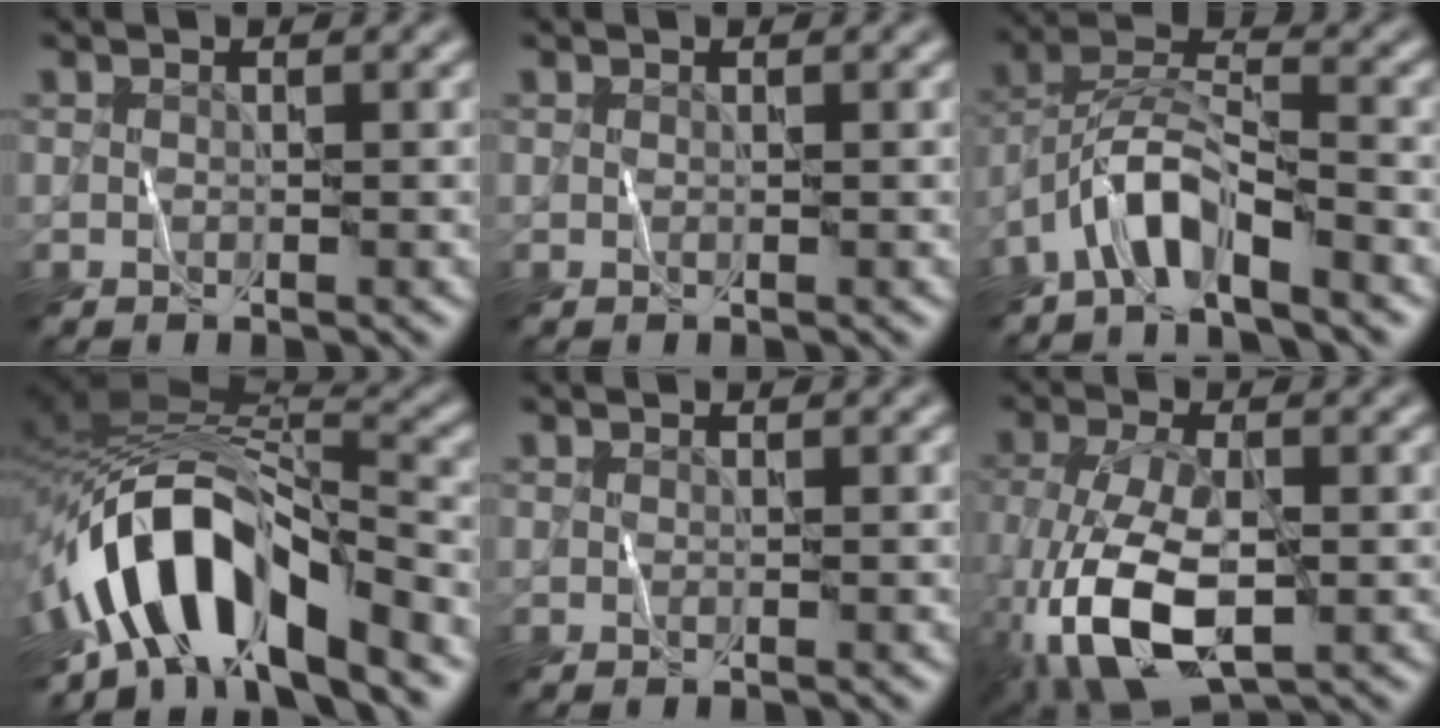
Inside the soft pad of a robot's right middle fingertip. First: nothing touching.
{"total": 0.0}
{"total": 5.1, "force": [-3.8, 1.1, 3.3], "torque": [-0.062, 0.007, -0.081]}
{"total": 11.6, "force": [-5.6, 5.1, 8.8], "torque": [-0.148, 0.007, -0.103]}
{"total": 0.0}
{"total": 9.3, "force": [-3.4, 4.3, 7.6], "torque": [-0.181, -0.016, -0.064]}